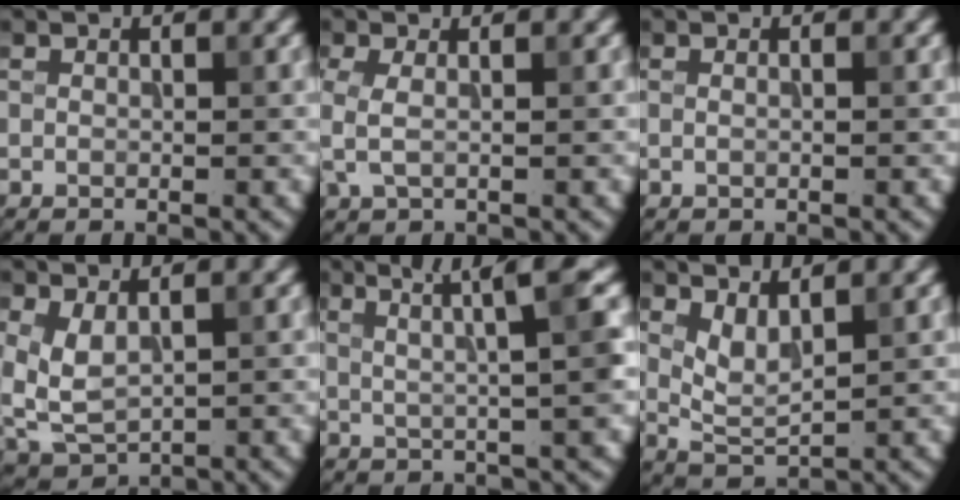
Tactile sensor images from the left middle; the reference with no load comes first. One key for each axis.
{"total": 2.0, "fx": 0.0, "fy": 0.8, "fz": 1.8, "tx": -0.047, "ty": 0.002, "tz": -0.002}
{"total": 0.0}
{"total": 4.1, "fx": 0.8, "fy": 2.5, "fz": 3.2, "tx": -0.080, "ty": -0.005, "tz": 0.020}
{"total": 5.5, "fx": 1.9, "fy": 0.9, "fz": 5.1, "tx": -0.065, "ty": 0.017, "tz": 0.031}
{"total": 2.5, "fx": 1.1, "fy": 1.0, "fz": 2.0, "tx": -0.049, "ty": -0.007, "tz": 0.029}